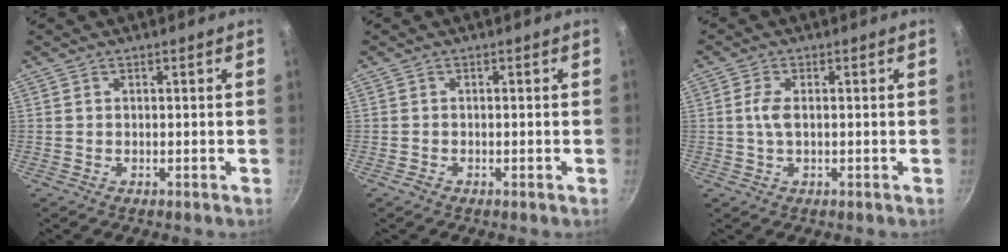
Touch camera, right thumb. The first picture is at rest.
{"total": 0.8, "force": [-0.5, 0.3, 0.5], "torque": [-0.016, 0.005, -0.011]}
{"total": 3.2, "force": [0.1, 1.5, 2.8], "torque": [-0.064, 0.004, 0.000]}